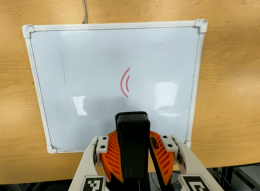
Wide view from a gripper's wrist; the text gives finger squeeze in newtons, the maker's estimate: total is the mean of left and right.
{"total": 8.2, "left": 8.6, "right": 7.7}